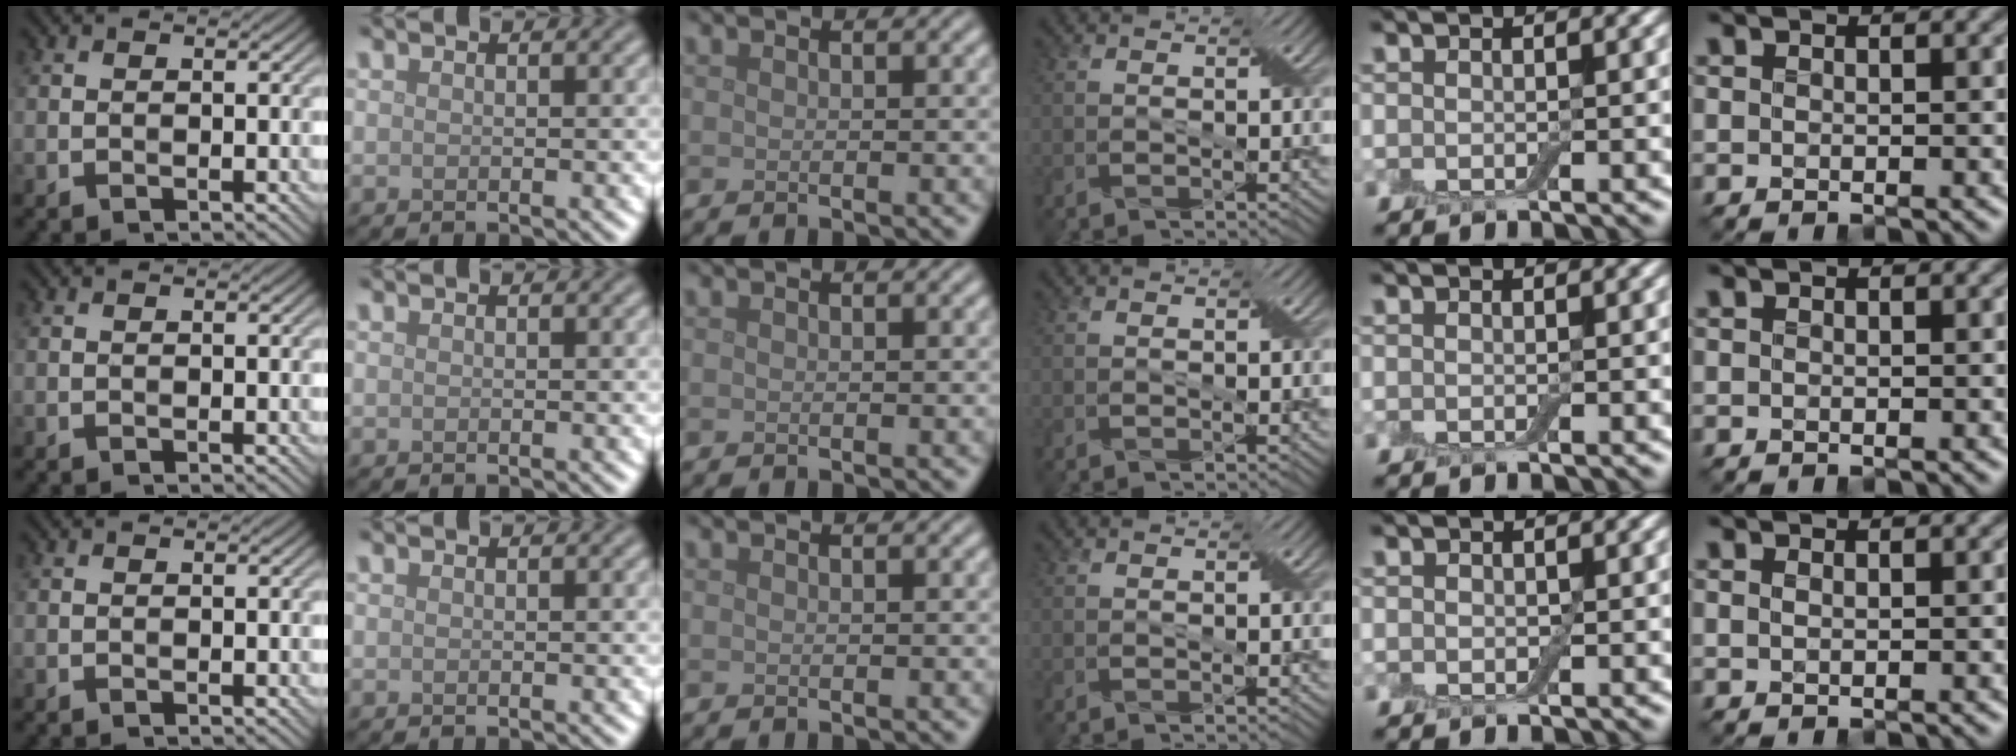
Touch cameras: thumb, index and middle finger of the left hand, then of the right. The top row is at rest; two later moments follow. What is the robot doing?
{"motion": "extract", "object": "drawer"}